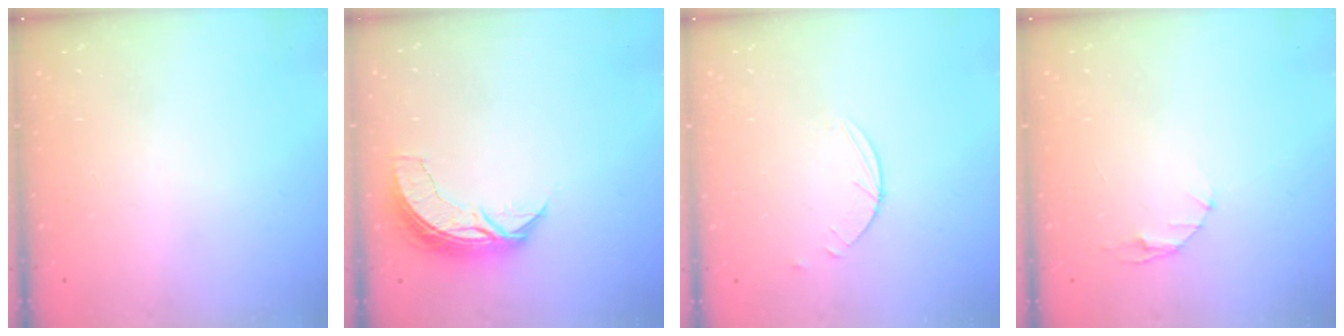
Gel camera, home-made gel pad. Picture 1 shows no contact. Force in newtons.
{"total": 7.4, "press": 7.3, "slide": 0.5}
{"total": 2.5, "press": 2.4, "slide": 0.3}
{"total": 2.9, "press": 2.9, "slide": 0.4}